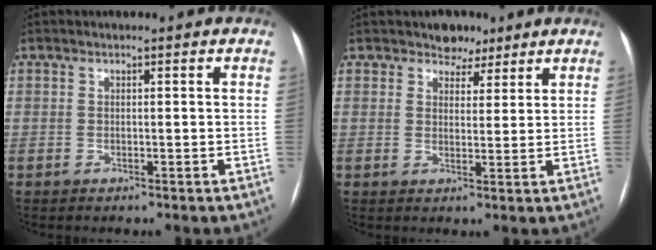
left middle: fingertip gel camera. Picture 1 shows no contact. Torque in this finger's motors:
{"motor_torque": [0.10, -0.10, -0.01, -0.01]}